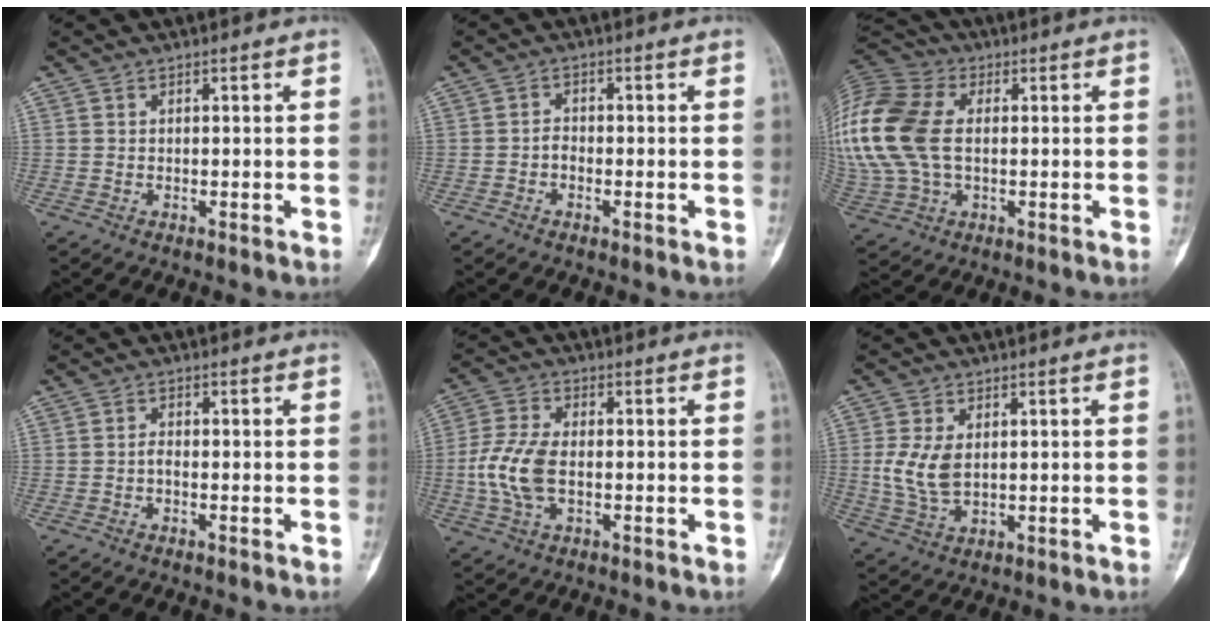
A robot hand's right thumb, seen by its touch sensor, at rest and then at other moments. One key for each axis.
{"total": 1.6, "fx": -0.7, "fy": 1.0, "fz": 1.0, "tx": -0.013, "ty": 0.007, "tz": -0.017}
{"total": 23.3, "fx": 2.2, "fy": 15.4, "fz": 17.3, "tx": -0.433, "ty": 0.018, "tz": 0.046}
{"total": 1.3, "fx": -0.5, "fy": 0.7, "fz": 1.1, "tx": -0.018, "ty": 0.003, "tz": -0.012}
{"total": 9.3, "fx": -1.2, "fy": 5.2, "fz": 7.7, "tx": -0.171, "ty": 0.010, "tz": -0.025}
{"total": 7.0, "fx": 0.7, "fy": 4.2, "fz": 5.6, "tx": -0.118, "ty": -0.004, "tz": 0.021}